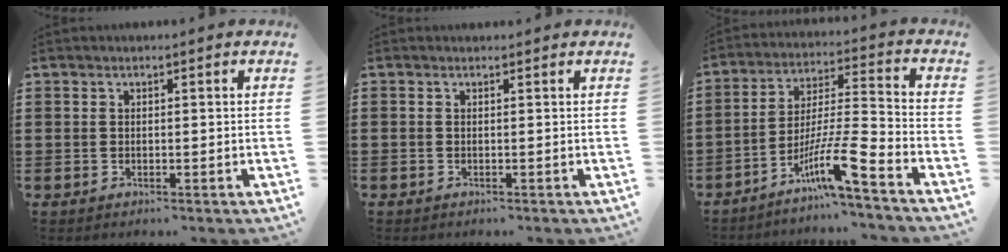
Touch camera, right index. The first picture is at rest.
{"total": 0.0}
{"total": 10.8, "force": [-7.1, 0.7, 8.1], "torque": [-0.158, -0.004, -0.137]}